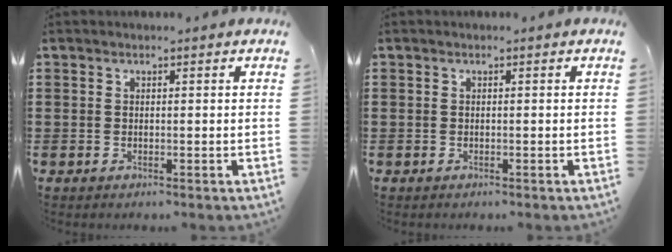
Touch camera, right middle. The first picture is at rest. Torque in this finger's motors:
{"motor_torque": [-0.13, 0.16, -0.05, 0.00]}